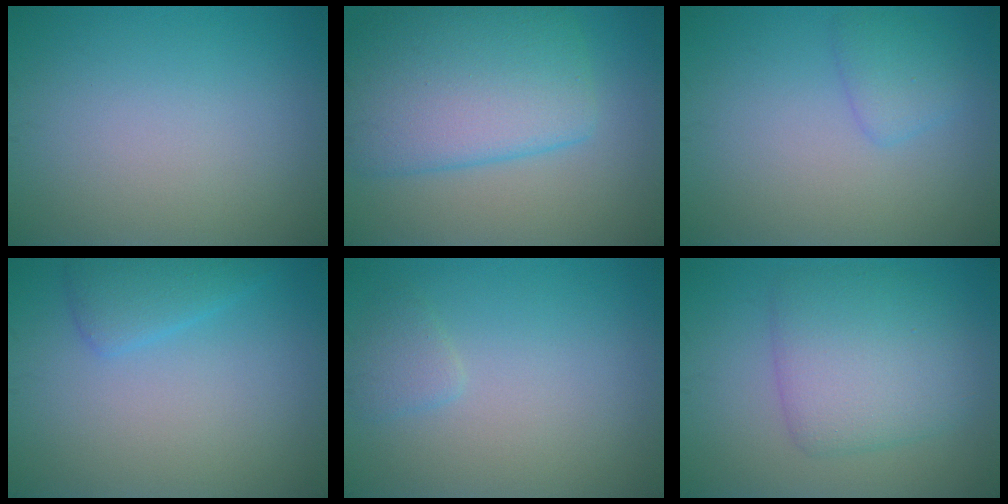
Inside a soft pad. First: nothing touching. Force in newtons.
{"total": 8.9, "press": 8.9, "slide": 0.2}
{"total": 1.9, "press": 1.9, "slide": 0.2}
{"total": 2.4, "press": 2.4, "slide": 0.1}
{"total": 1.2, "press": 1.2, "slide": 0.1}
{"total": 5.8, "press": 5.8, "slide": 0.1}